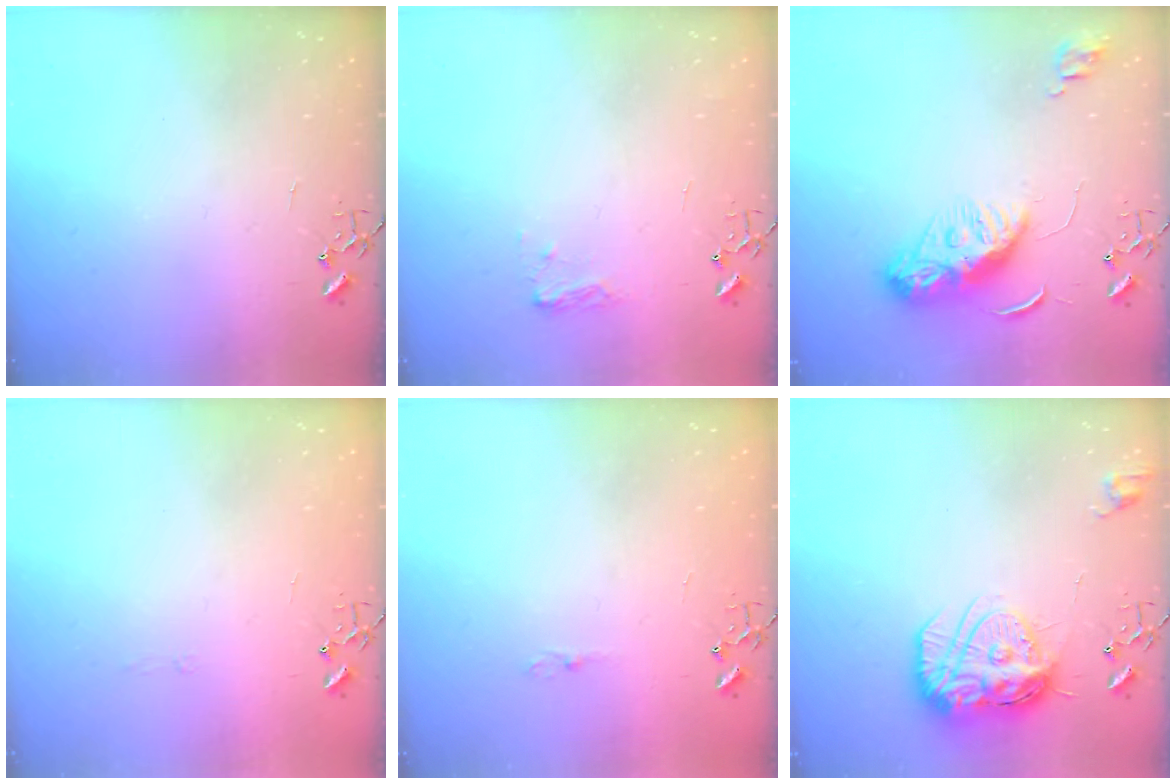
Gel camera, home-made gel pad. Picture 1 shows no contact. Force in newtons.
{"total": 6.9, "press": 6.9, "slide": 0.7}
{"total": 11.8, "press": 11.7, "slide": 1.1}
{"total": 2.6, "press": 2.6, "slide": 0.5}
{"total": 2.7, "press": 2.7, "slide": 0.4}
{"total": 15.8, "press": 15.8, "slide": 1.4}